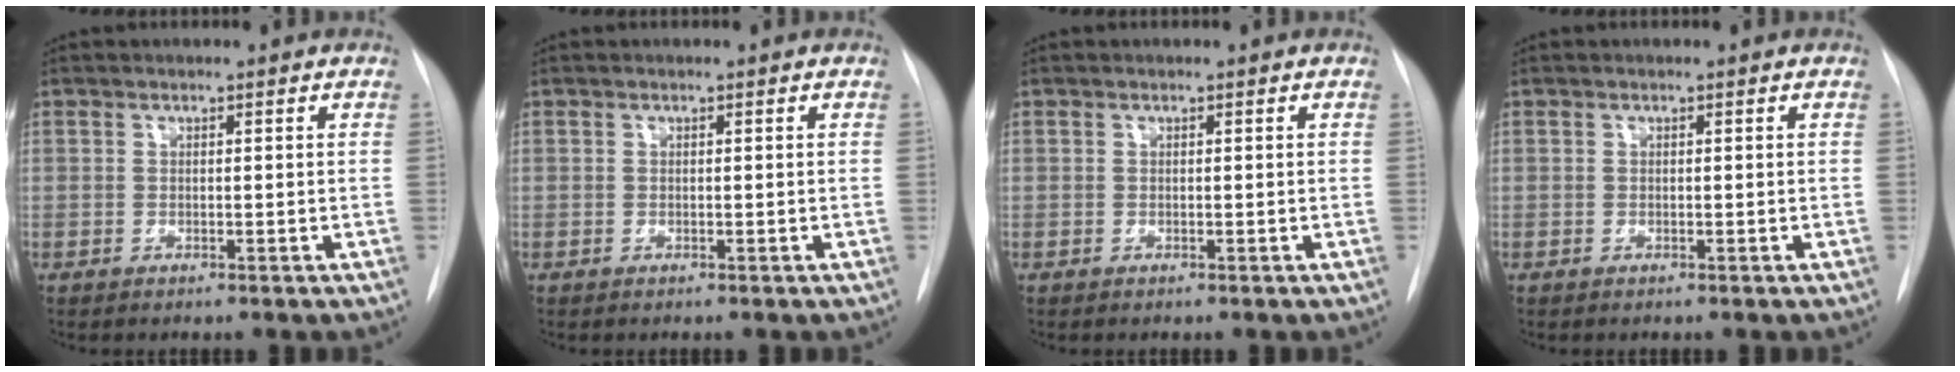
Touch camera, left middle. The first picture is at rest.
{"total": 0.0}
{"total": 0.0}
{"total": 0.0}